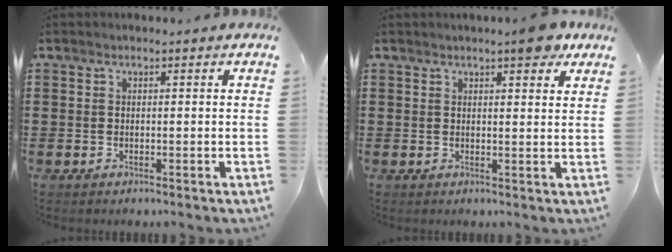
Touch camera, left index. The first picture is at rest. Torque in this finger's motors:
{"motor_torque": [0.67, -0.57, 0.19, 0.05]}